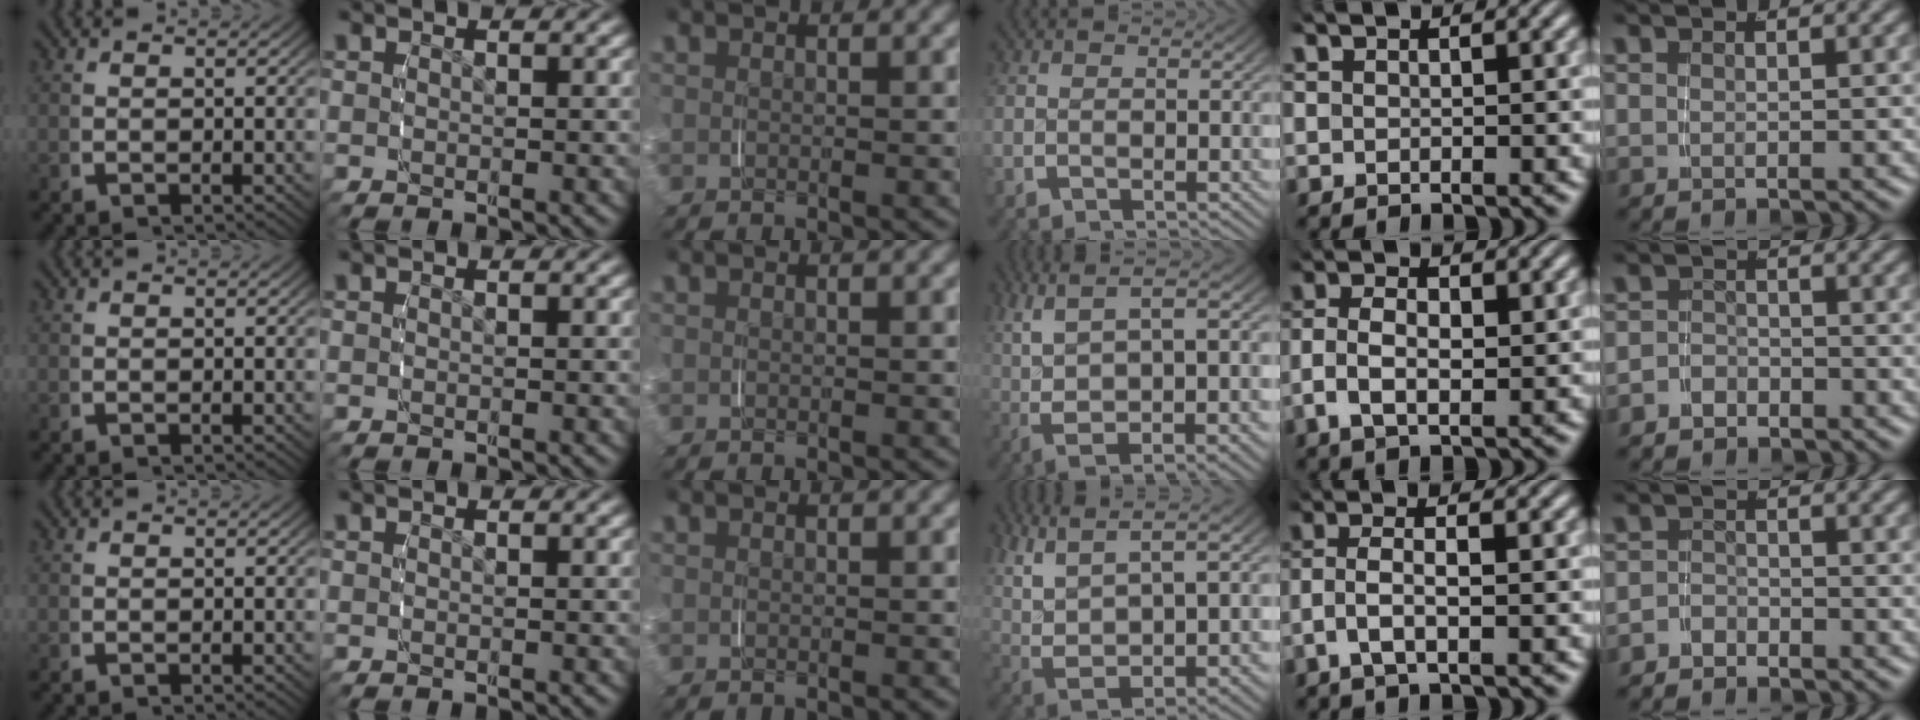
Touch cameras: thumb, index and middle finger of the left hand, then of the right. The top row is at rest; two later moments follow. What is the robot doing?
{"motion": "grasp_and_lifting", "object": "jacket"}